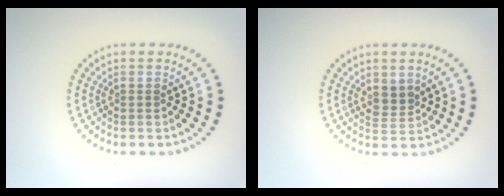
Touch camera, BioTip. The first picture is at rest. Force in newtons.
{"total": 1.9, "press": 1.6, "slide": 1.1}